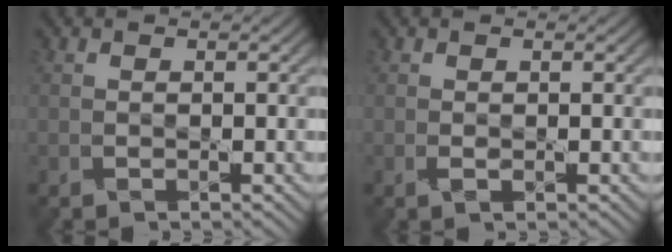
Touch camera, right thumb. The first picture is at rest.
{"total": 1.0, "force": [-0.2, 0.4, 0.8], "torque": [-0.021, -0.001, -0.004]}